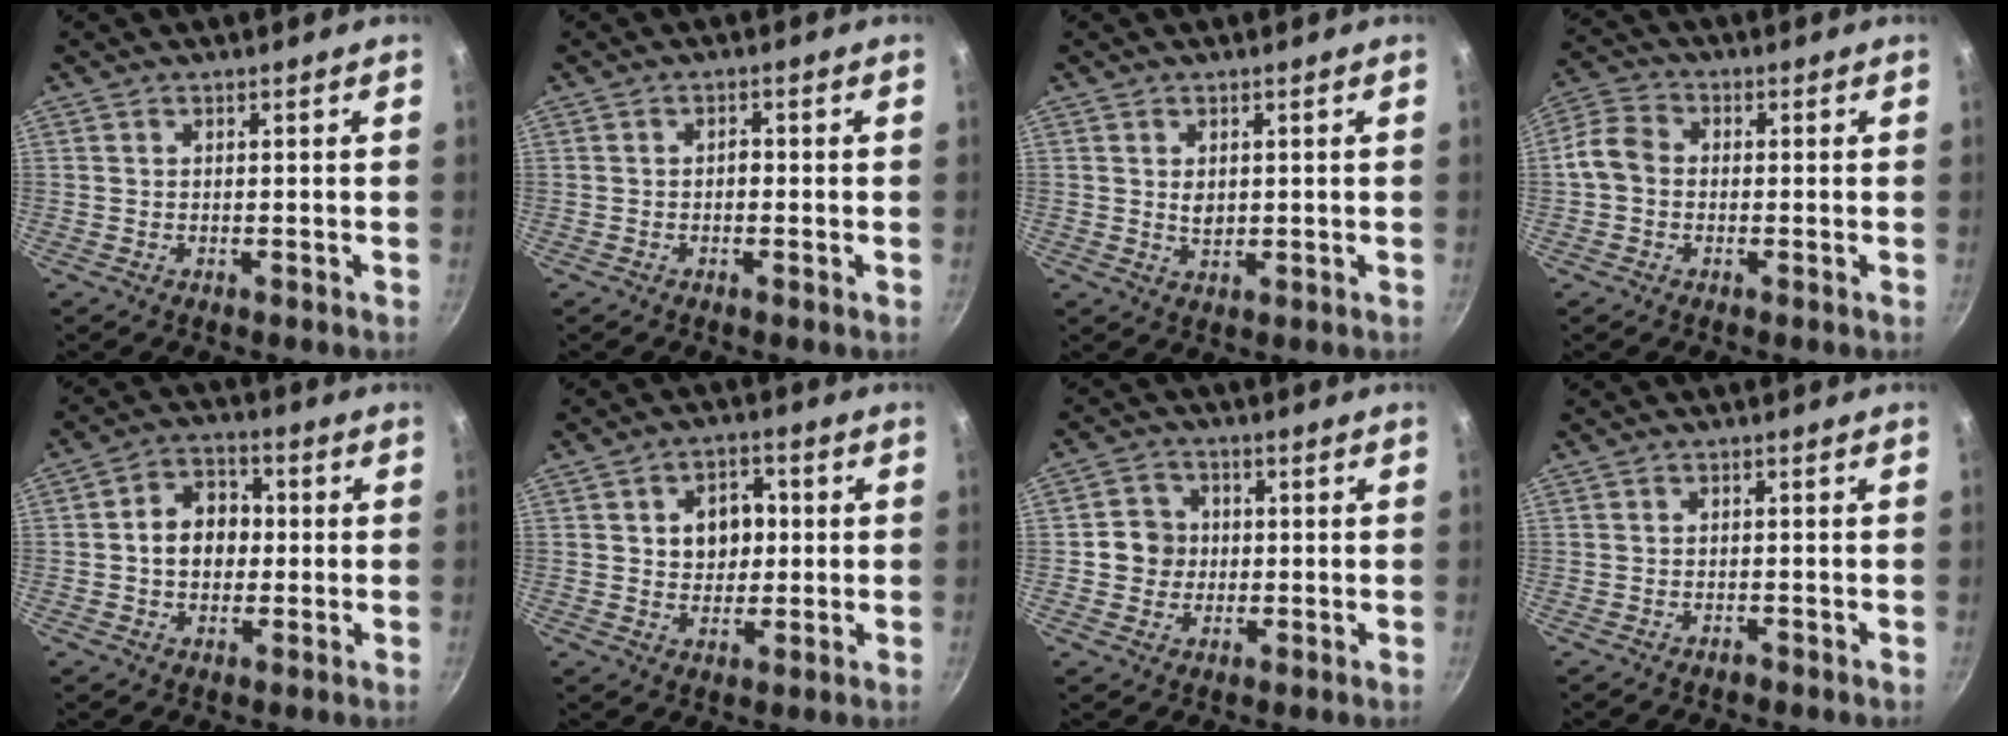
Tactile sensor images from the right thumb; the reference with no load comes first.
{"total": 1.4, "force": [-0.3, 0.8, 1.1], "torque": [-0.019, 0.005, -0.008]}
{"total": 2.4, "force": [0.5, 1.7, 1.6], "torque": [-0.024, -0.005, 0.011]}
{"total": 5.9, "force": [-0.7, 4.8, 3.5], "torque": [-0.056, 0.017, -0.032]}
{"total": 8.9, "force": [0.0, 6.9, 5.5], "torque": [-0.053, 0.020, -0.010]}
{"total": 7.9, "force": [1.1, 6.1, 4.9], "torque": [-0.038, 0.005, 0.014]}
{"total": 5.8, "force": [-0.1, 5.5, 1.9], "torque": [0.001, 0.009, -0.012]}
{"total": 0.8, "force": [-0.7, 0.3, 0.2], "torque": [-0.006, 0.010, -0.011]}